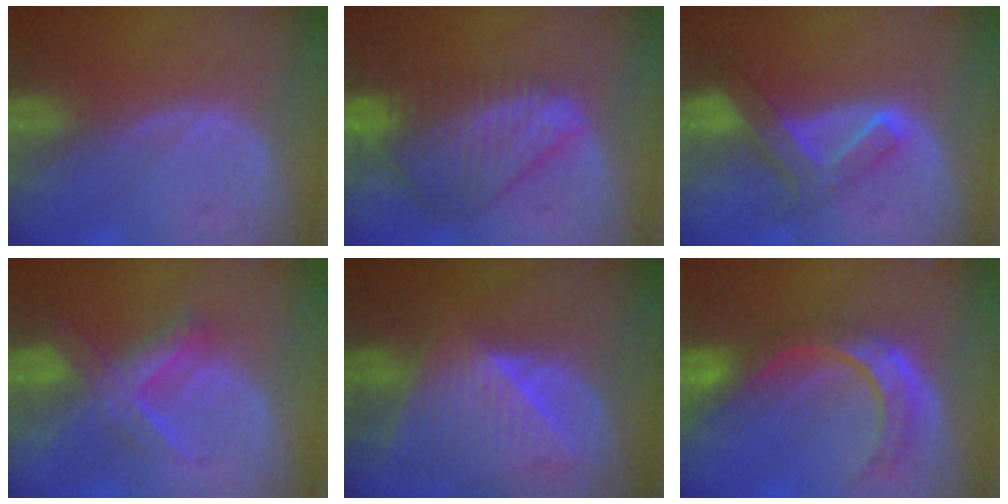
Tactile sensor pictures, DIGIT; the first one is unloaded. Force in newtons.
{"total": 8.7, "press": 7.5, "slide": 4.3}
{"total": 6.6, "press": 5.8, "slide": 3.0}
{"total": 5.9, "press": 5.9, "slide": 0.8}
{"total": 9.2, "press": 8.2, "slide": 4.0}
{"total": 8.5, "press": 7.2, "slide": 4.6}